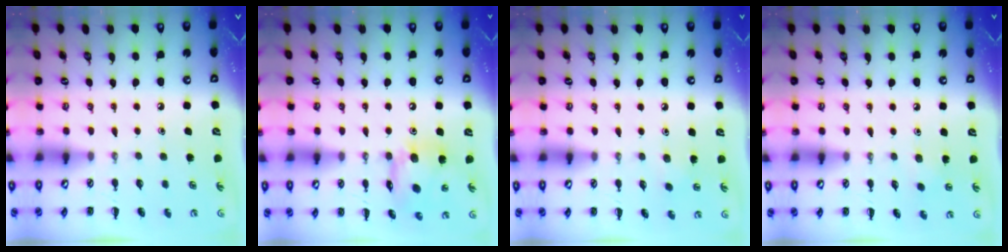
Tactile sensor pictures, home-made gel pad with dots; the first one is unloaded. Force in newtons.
{"total": 14.2, "press": 14.1, "slide": 2.1}
{"total": 2.6, "press": 2.5, "slide": 0.8}
{"total": 2.6, "press": 2.5, "slide": 0.8}